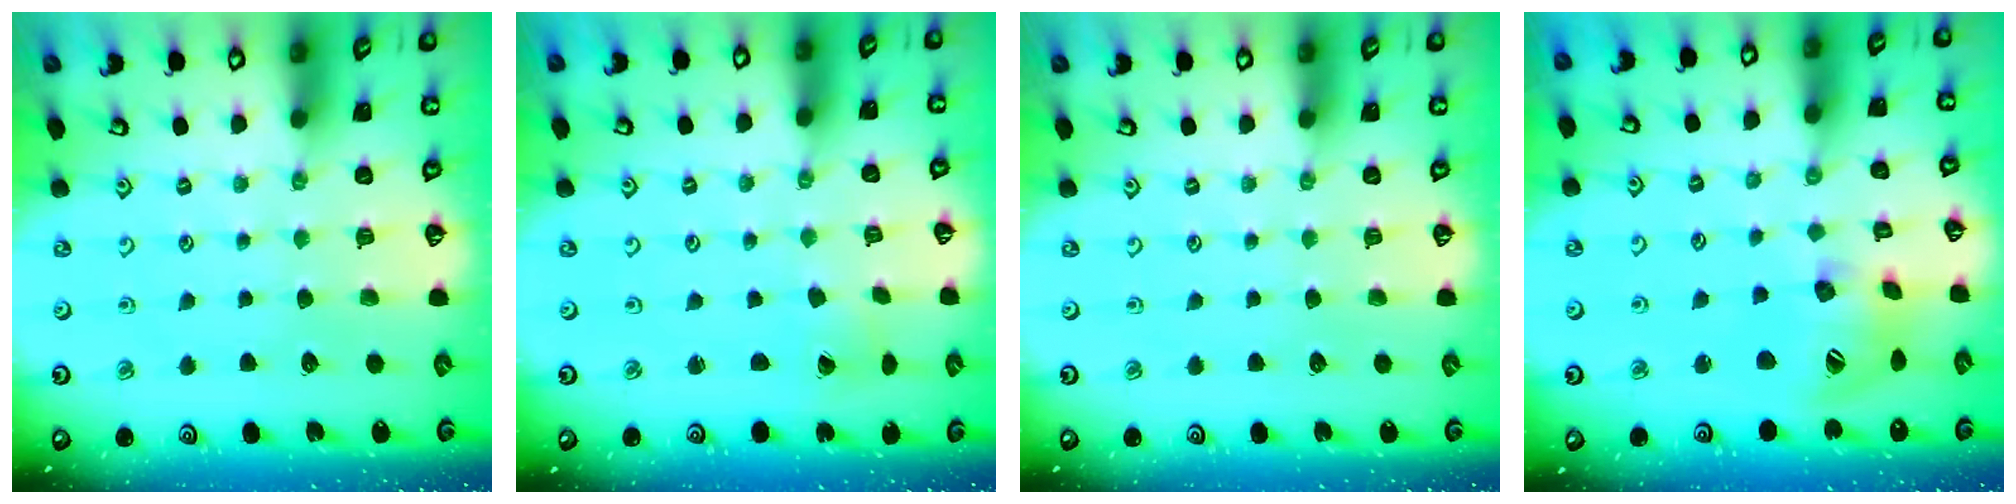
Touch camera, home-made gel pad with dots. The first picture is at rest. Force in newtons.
{"total": 1.3, "press": 1.3, "slide": 0.1}
{"total": 0.0}
{"total": 14.8, "press": 14.7, "slide": 1.8}